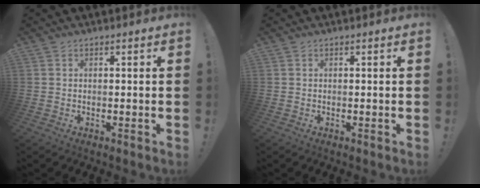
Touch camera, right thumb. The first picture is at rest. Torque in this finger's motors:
{"motor_torque": [0.00, 0.00, 0.00, 0.00, 0.00]}